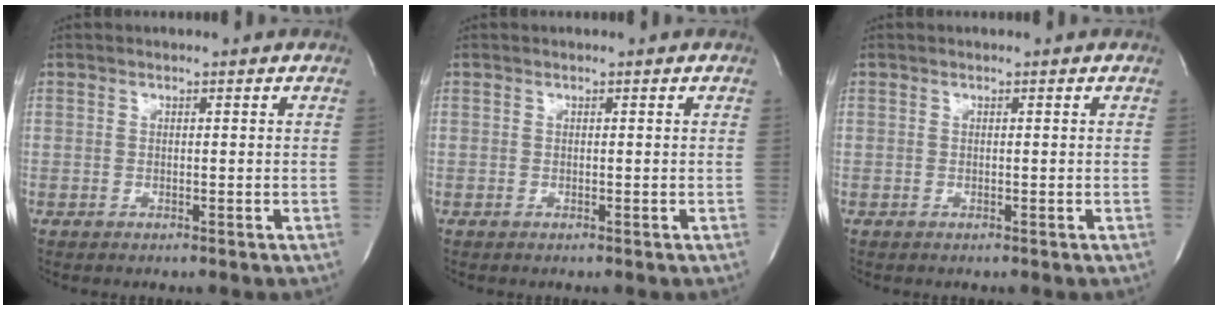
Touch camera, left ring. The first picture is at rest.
{"total": 0.0}
{"total": 0.0}